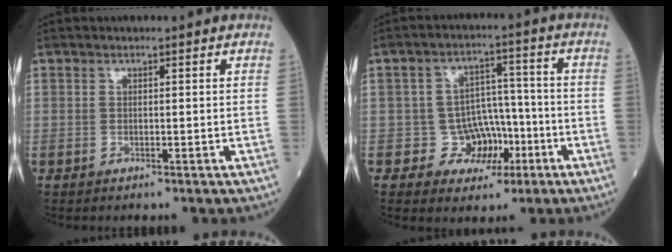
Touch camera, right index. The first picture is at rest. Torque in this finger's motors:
{"motor_torque": [0.18, -0.16, 0.06, 0.00]}